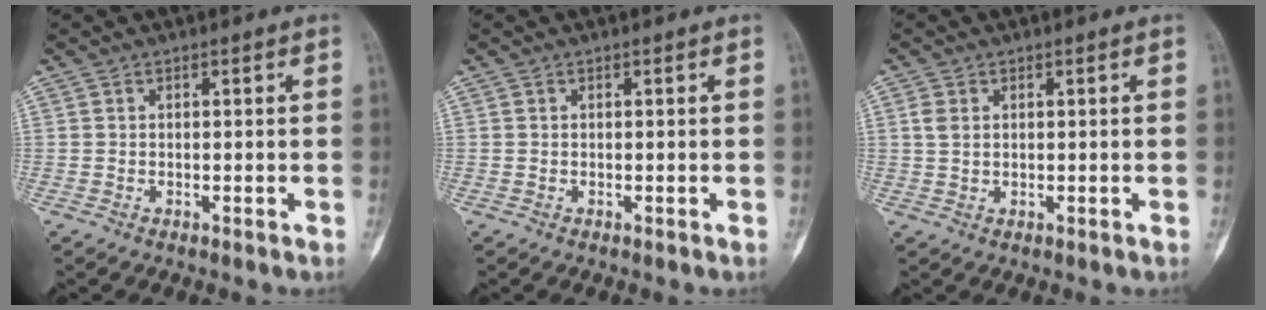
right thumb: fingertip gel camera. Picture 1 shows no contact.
{"total": 0.0}
{"total": 2.3, "force": [0.7, 1.6, 1.5], "torque": [-0.028, 0.002, 0.016]}